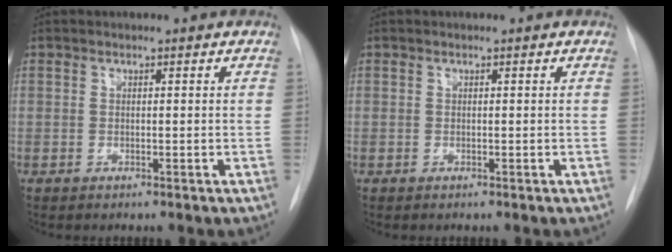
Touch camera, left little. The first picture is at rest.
{"total": 0.0}